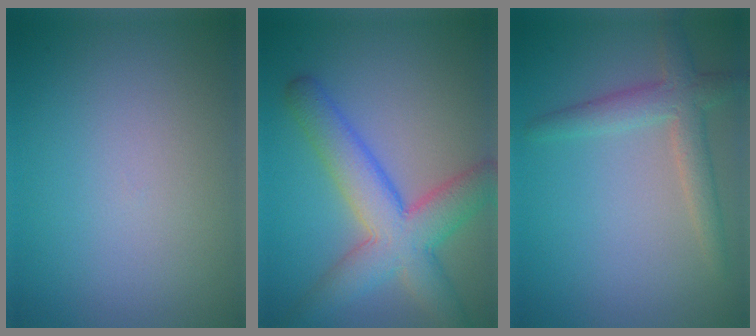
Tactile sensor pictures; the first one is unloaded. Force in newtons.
{"total": 7.2, "press": 7.2, "slide": 0.3}
{"total": 3.2, "press": 3.1, "slide": 0.3}